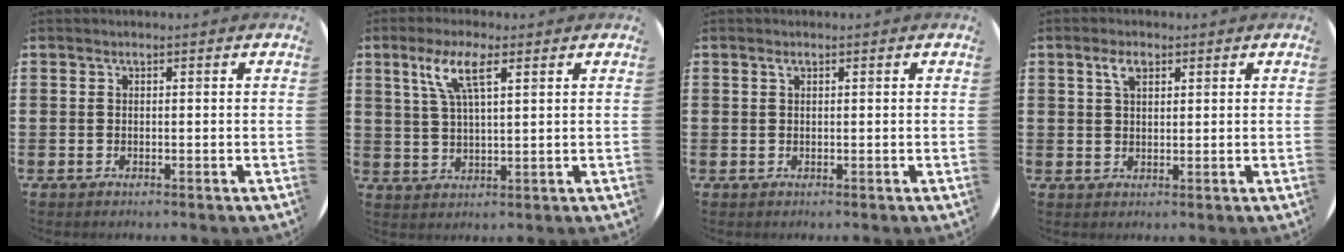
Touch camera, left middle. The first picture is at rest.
{"total": 6.2, "force": [3.4, 1.5, 5.0], "torque": [-0.108, 0.012, 0.057]}
{"total": 0.5, "force": [0.3, 0.2, 0.3], "torque": [-0.008, 0.002, 0.006]}
{"total": 2.7, "force": [1.7, 1.3, 1.7], "torque": [-0.031, 0.004, 0.028]}